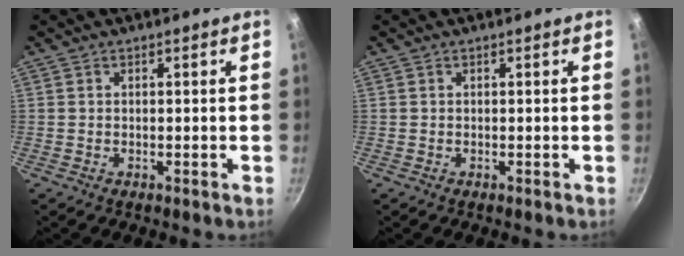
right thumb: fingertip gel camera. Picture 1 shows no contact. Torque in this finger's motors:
{"motor_torque": [-0.05, 0.05, -0.09, 0.11, 0.00]}